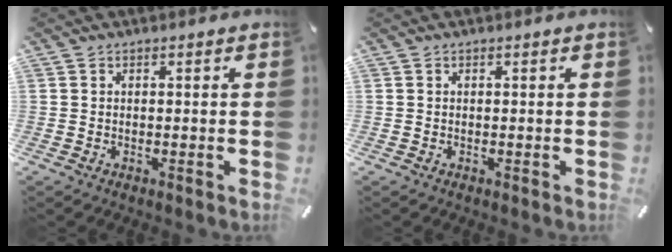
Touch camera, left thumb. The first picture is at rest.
{"total": 0.0}